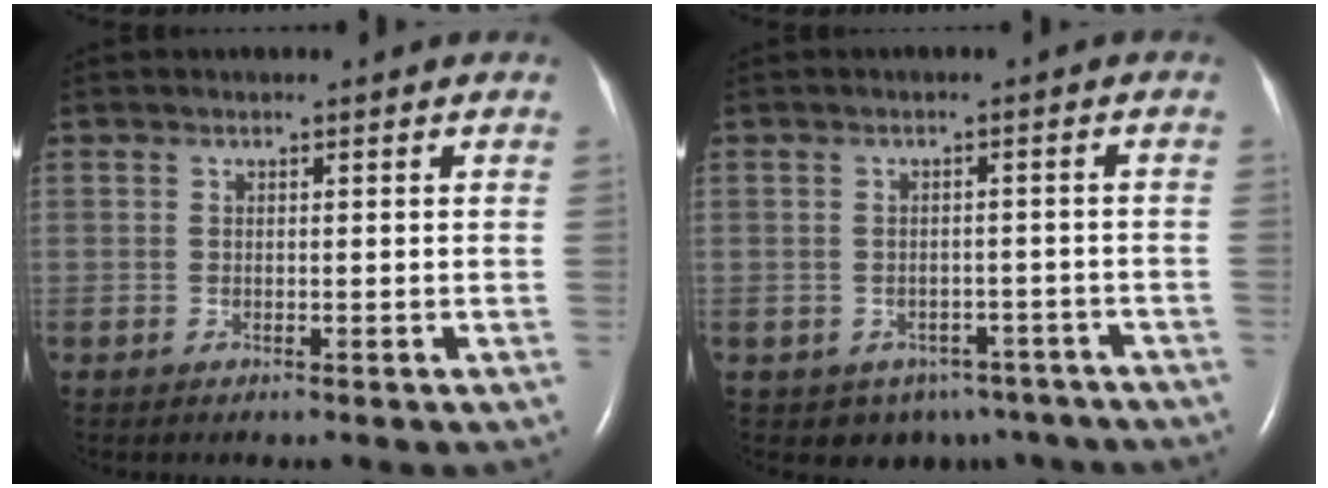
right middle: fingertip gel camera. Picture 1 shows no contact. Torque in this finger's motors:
{"motor_torque": [-0.24, -0.18, 0.04, 0.01]}